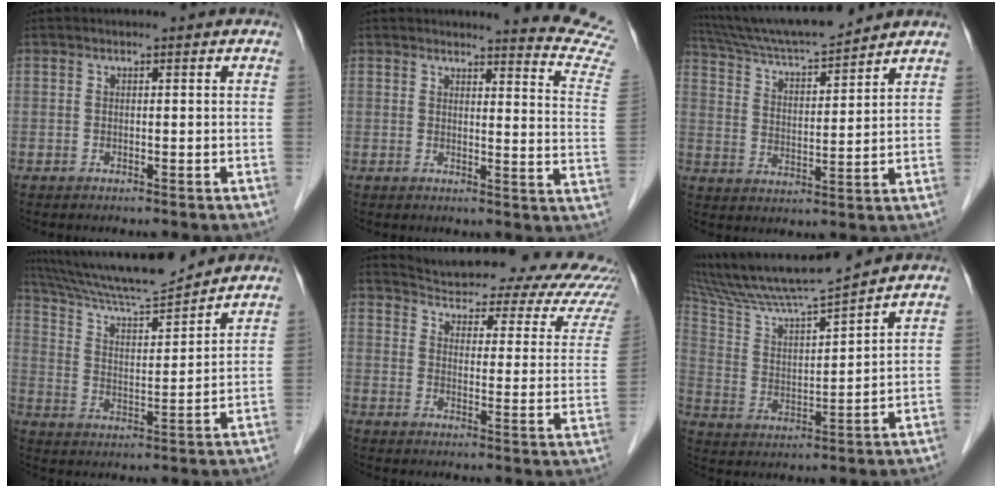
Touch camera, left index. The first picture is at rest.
{"total": 12.3, "force": [12.1, -1.4, 1.3], "torque": [-0.001, -0.142, 0.100]}
{"total": 13.8, "force": [12.8, 0.6, 5.2], "torque": [-0.099, 0.008, 0.223]}
{"total": 13.8, "force": [12.9, -0.2, 4.9], "torque": [-0.096, 0.000, 0.224]}
{"total": 20.4, "force": [18.6, 5.2, 6.4], "torque": [-0.068, -0.049, 0.202]}
{"total": 12.1, "force": [11.2, -1.4, 4.5], "torque": [-0.094, 0.001, 0.210]}